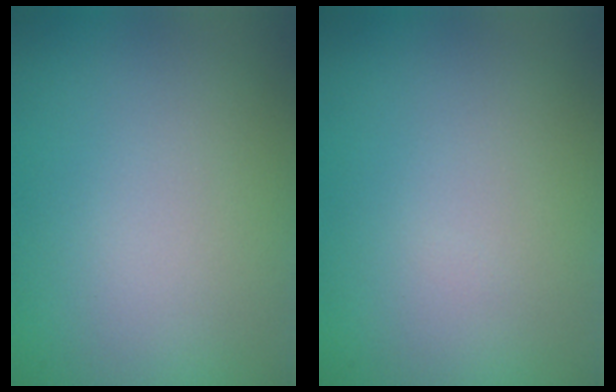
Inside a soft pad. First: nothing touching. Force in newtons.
{"total": 0.0}